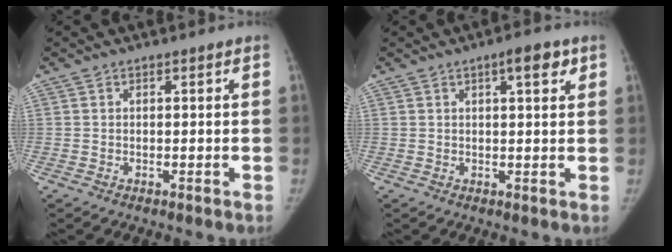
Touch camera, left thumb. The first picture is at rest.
{"total": 4.4, "force": [2.2, 1.3, 3.6], "torque": [-0.041, -0.005, 0.028]}